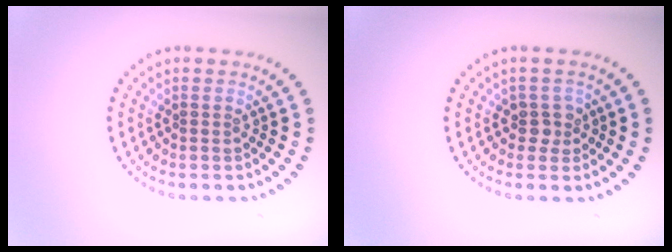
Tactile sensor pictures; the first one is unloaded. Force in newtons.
{"total": 1.6, "press": 1.4, "slide": 0.8}